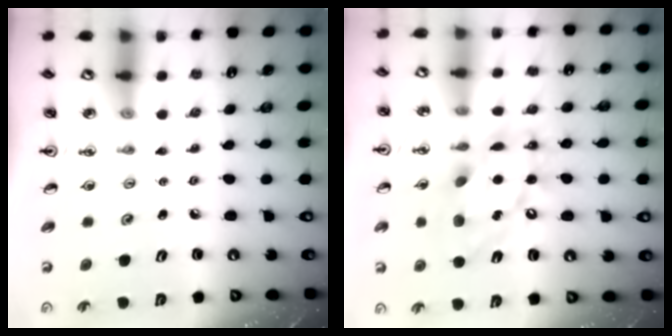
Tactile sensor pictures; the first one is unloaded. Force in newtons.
{"total": 15.5, "press": 15.5, "slide": 1.3}